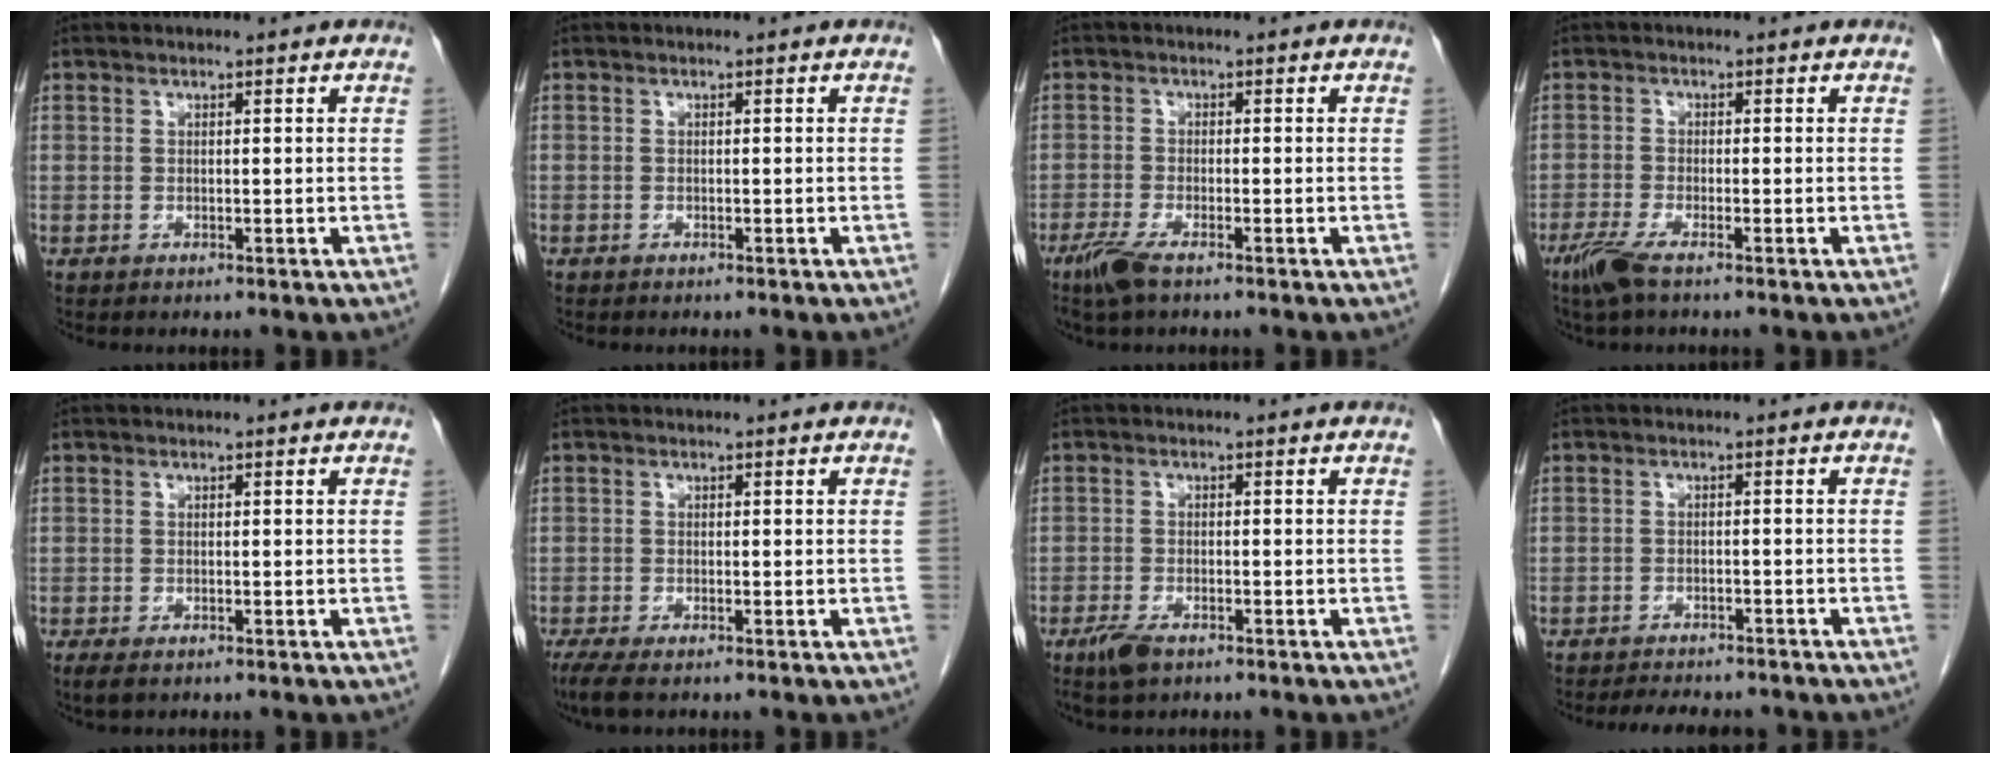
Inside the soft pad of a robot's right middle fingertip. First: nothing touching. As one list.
[{"total": 0.0}, {"total": 3.8, "force": [-2.7, 0.6, 2.6], "torque": [-0.060, -0.009, -0.053]}, {"total": 3.8, "force": [-2.6, 0.4, 2.7], "torque": [-0.062, -0.010, -0.055]}, {"total": 2.1, "force": [-1.4, 0.9, 1.3], "torque": [-0.024, -0.005, -0.017]}, {"total": 3.1, "force": [-2.2, 0.6, 2.1], "torque": [-0.042, -0.011, -0.037]}, {"total": 3.2, "force": [-2.2, 1.1, 2.1], "torque": [-0.048, -0.005, -0.036]}, {"total": 7.6, "force": [-6.9, 2.0, 2.5], "torque": [-0.039, -0.006, -0.087]}]